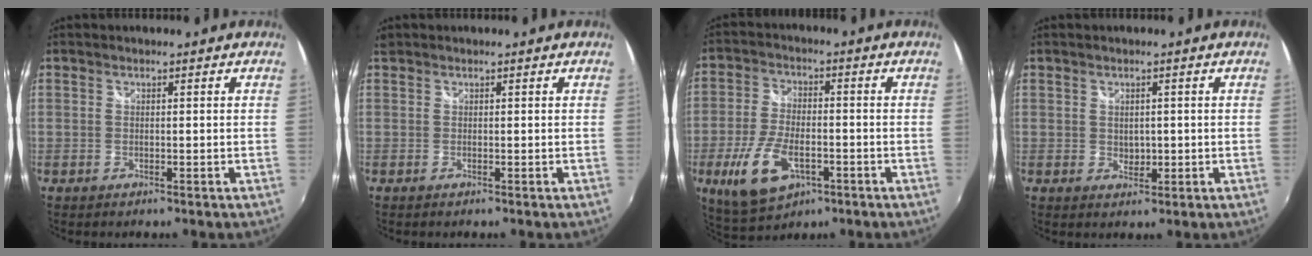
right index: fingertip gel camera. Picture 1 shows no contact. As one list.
[{"total": 0.7, "force": [0.3, 0.6, 0.2], "torque": [-0.006, 0.001, 0.001]}, {"total": 12.2, "force": [-4.7, 6.3, 9.4], "torque": [-0.204, -0.012, -0.079]}, {"total": 2.1, "force": [0.2, 1.8, 1.1], "torque": [-0.011, -0.001, 0.007]}]